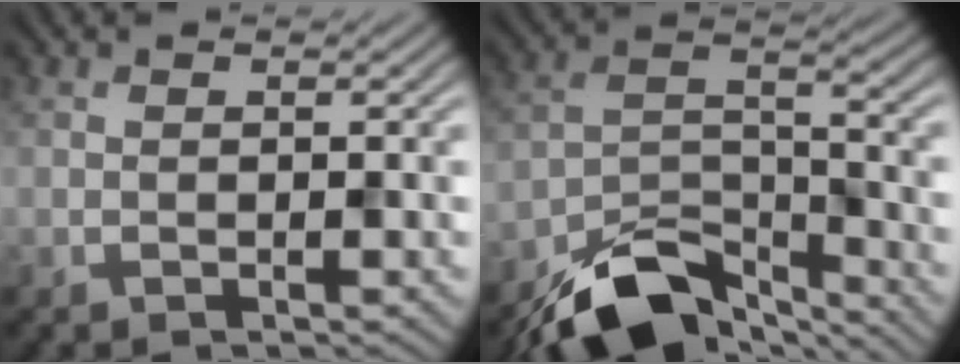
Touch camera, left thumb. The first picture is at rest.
{"total": 10.9, "force": [-8.6, 4.1, 5.2], "torque": [-0.090, -0.003, -0.163]}